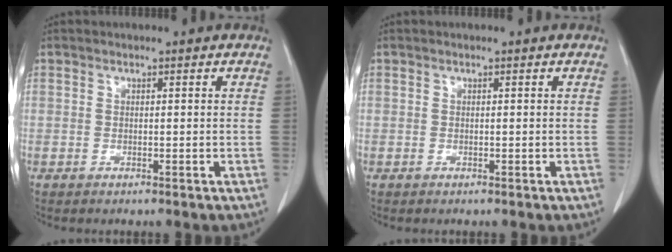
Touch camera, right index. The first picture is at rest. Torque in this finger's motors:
{"motor_torque": [0.00, 0.00, 0.01, 0.00]}